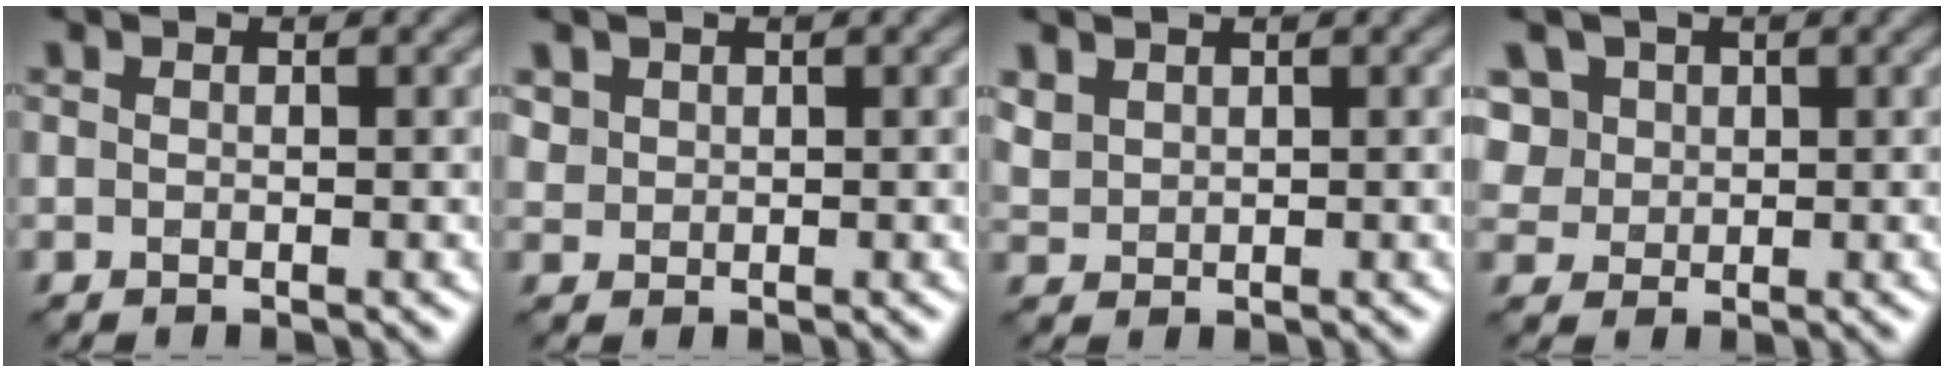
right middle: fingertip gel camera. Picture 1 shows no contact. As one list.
[{"total": 0.9, "force": [0.6, 0.7, -0.2], "torque": [0.004, -0.004, 0.016]}, {"total": 1.2, "force": [0.9, 0.8, 0.0], "torque": [-0.006, 0.001, 0.022]}, {"total": 5.0, "force": [2.5, 4.0, 1.8], "torque": [-0.048, 0.017, 0.037]}]